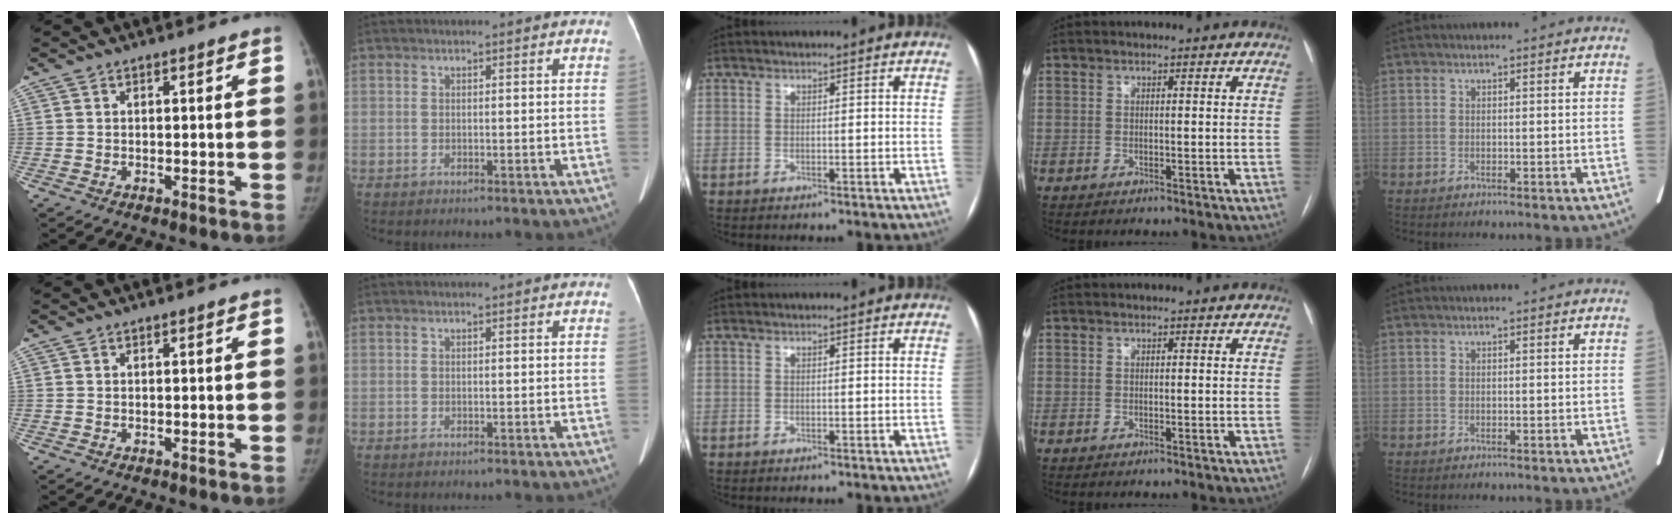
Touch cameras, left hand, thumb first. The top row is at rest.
{}